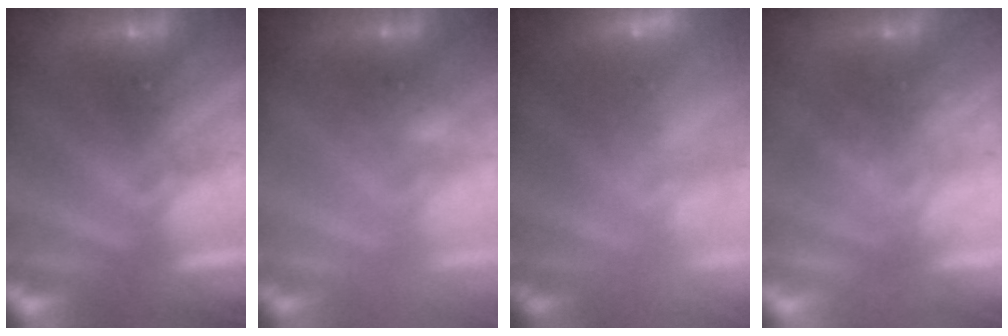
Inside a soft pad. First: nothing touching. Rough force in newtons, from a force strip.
{"total": 2.2}
{"total": 6.0}
{"total": 2.4}